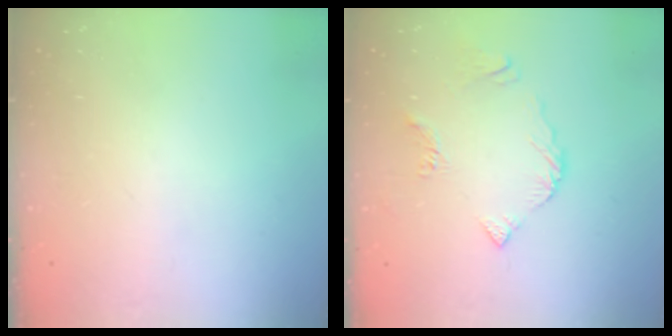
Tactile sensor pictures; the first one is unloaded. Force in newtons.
{"total": 6.0, "press": 6.0, "slide": 0.5}